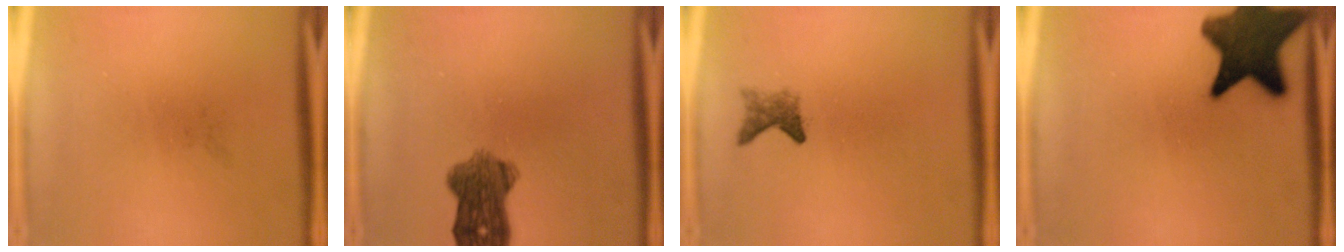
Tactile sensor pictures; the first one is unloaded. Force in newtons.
{"total": 7.2}
{"total": 2.1}
{"total": 14.4}